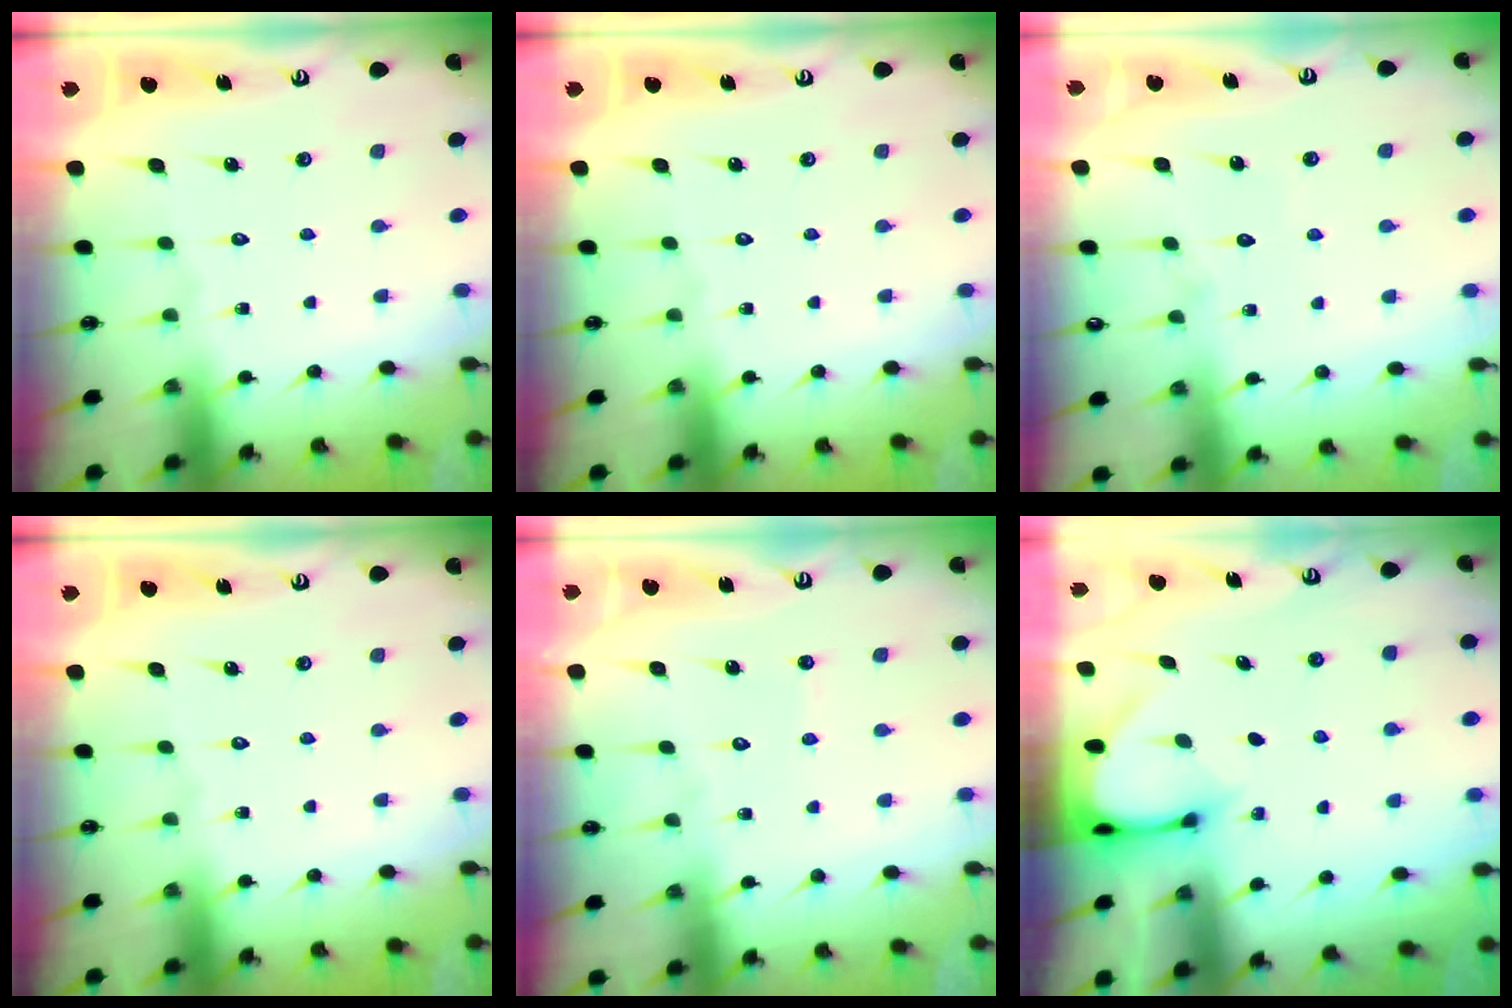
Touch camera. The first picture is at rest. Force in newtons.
{"total": 0.0}
{"total": 6.2, "press": 6.2, "slide": 0.6}
{"total": 0.0}
{"total": 2.6, "press": 2.6, "slide": 0.2}
{"total": 3.0, "press": 3.0, "slide": 0.3}